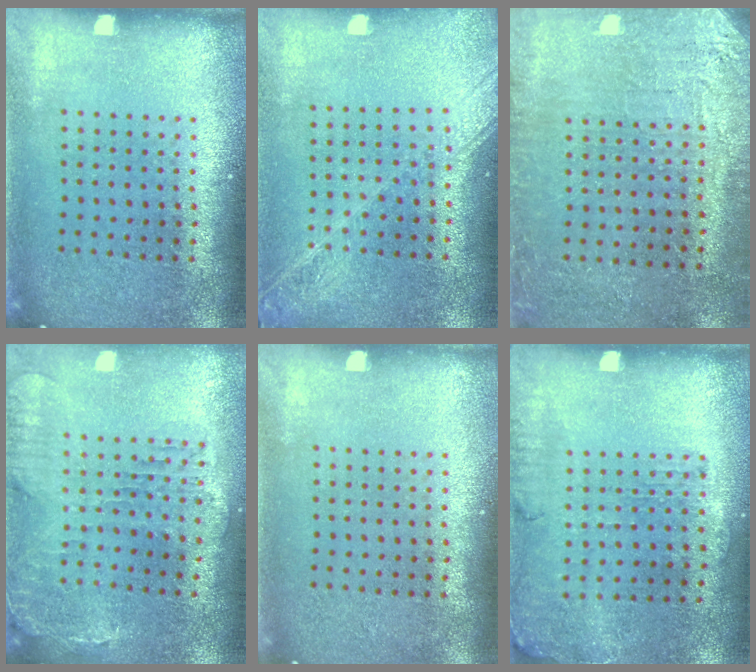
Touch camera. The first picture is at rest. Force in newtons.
{"total": 1.8, "press": 1.6, "slide": 0.8}
{"total": 2.8, "press": 2.7, "slide": 0.7}
{"total": 0.7, "press": 0.6, "slide": 0.2}
{"total": 0.0}
{"total": 1.2, "press": 1.1, "slide": 0.5}